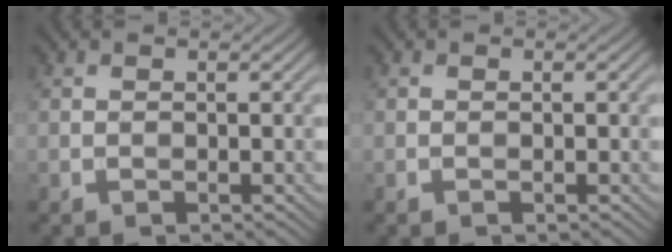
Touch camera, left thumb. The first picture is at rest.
{"total": 0.0}